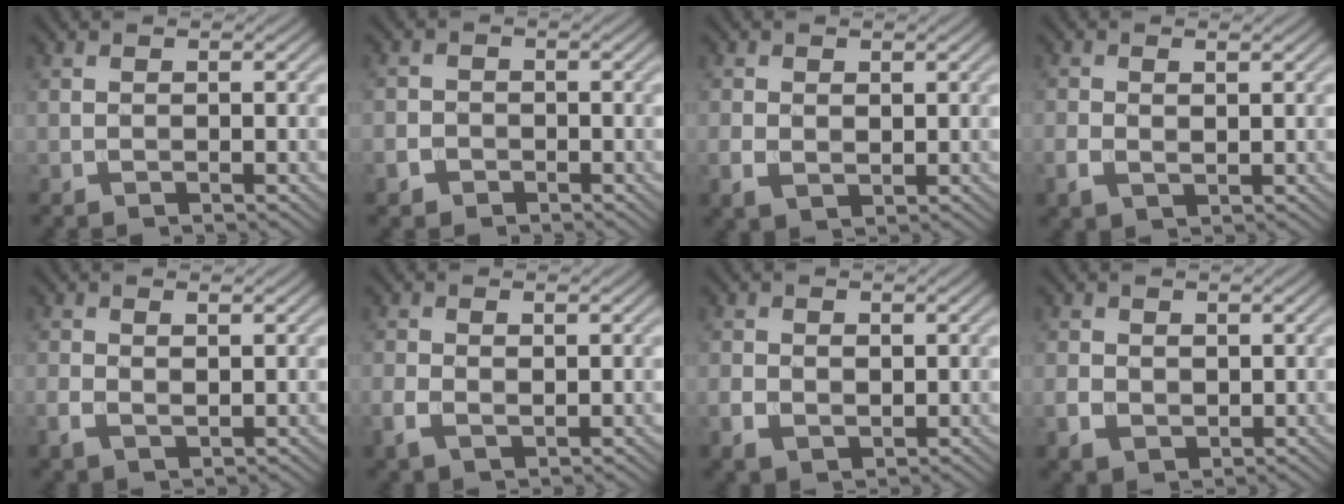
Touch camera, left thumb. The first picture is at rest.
{"total": 2.3, "force": [-1.3, 1.7, 0.6], "torque": [-0.007, -0.003, -0.030]}
{"total": 2.4, "force": [0.0, 1.7, 1.7], "torque": [-0.037, -0.007, 0.005]}
{"total": 2.4, "force": [0.1, 1.3, 2.0], "torque": [-0.043, -0.006, 0.004]}
{"total": 2.3, "force": [0.3, 1.2, 2.0], "torque": [-0.043, -0.005, 0.009]}
{"total": 2.7, "force": [-0.2, 1.5, 2.3], "torque": [-0.050, -0.006, -0.001]}
{"total": 2.8, "force": [-0.2, 2.0, 1.9], "torque": [-0.039, -0.007, 0.000]}
{"total": 2.9, "force": [0.2, 2.3, 1.6], "torque": [-0.041, -0.007, 0.007]}